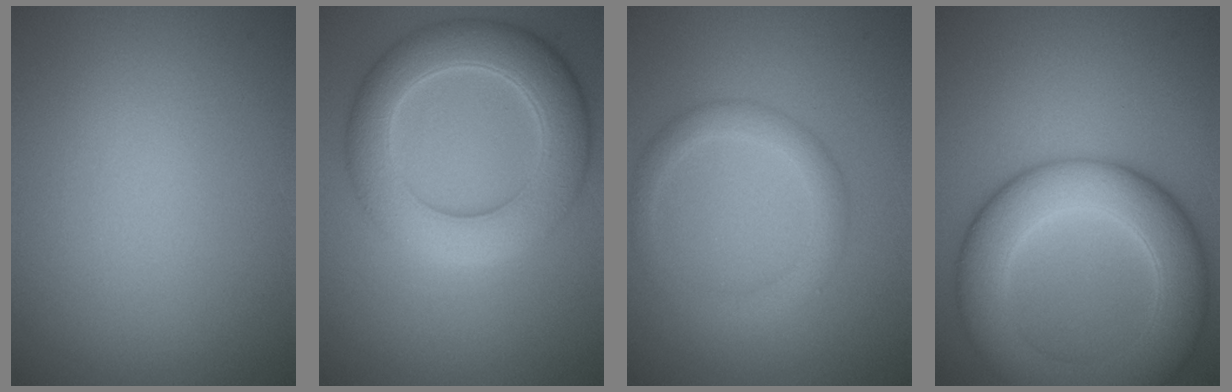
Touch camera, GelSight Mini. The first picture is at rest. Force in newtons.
{"total": 7.3, "press": 7.3, "slide": 0.3}
{"total": 2.7, "press": 2.7, "slide": 0.1}
{"total": 9.2, "press": 9.2, "slide": 0.4}